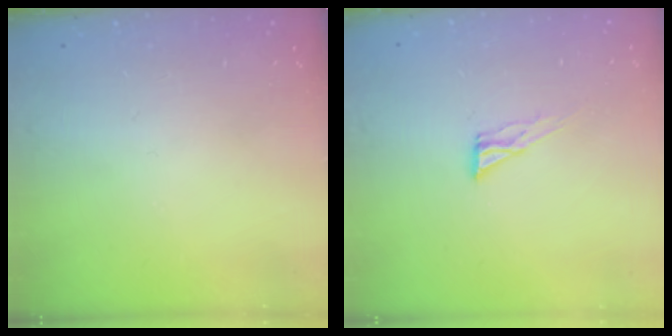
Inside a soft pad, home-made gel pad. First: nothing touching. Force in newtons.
{"total": 6.7, "press": 6.6, "slide": 0.4}